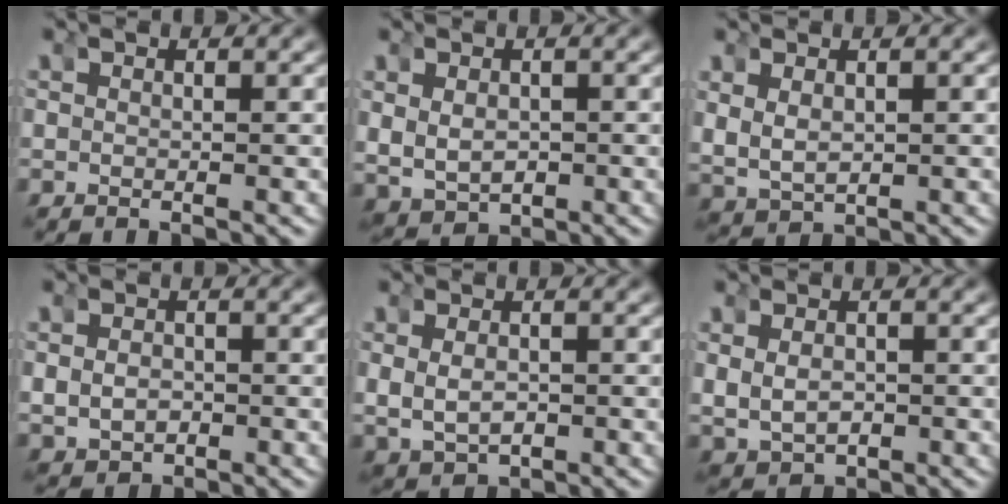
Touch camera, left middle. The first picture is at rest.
{"total": 3.4, "force": [-0.3, 3.4, 0.1], "torque": [-0.021, -0.018, 0.004]}
{"total": 2.3, "force": [0.5, 2.3, -0.1], "torque": [-0.031, -0.014, 0.017]}
{"total": 1.9, "force": [0.3, 1.6, -0.9], "torque": [0.003, -0.010, 0.011]}
{"total": 2.0, "force": [0.1, 2.0, 0.0], "torque": [-0.018, -0.011, 0.009]}
{"total": 2.7, "force": [0.0, 2.7, -0.1], "torque": [-0.019, -0.015, 0.007]}